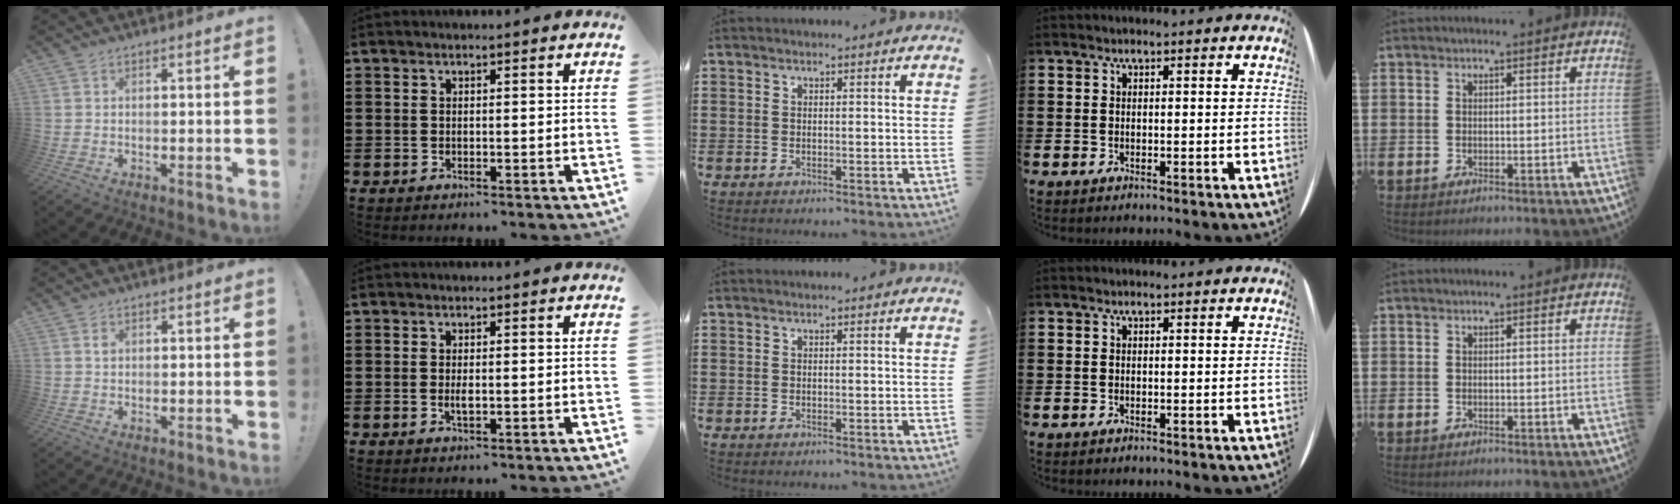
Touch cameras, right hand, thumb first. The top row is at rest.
{"thumb": {"total": 1.0, "force": [0.3, 0.8, 0.5], "torque": [-0.011, 0.002, 0.007]}, "index": {"total": 1.4, "force": [-0.2, 0.4, 1.3], "torque": [-0.032, -0.005, -0.006]}}